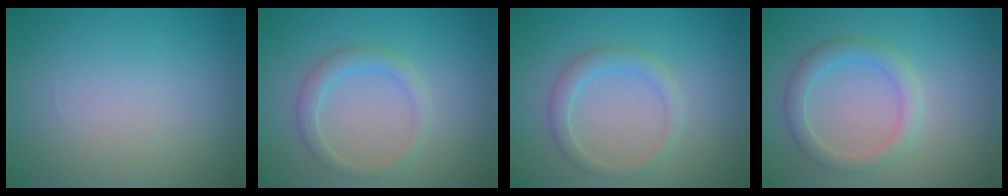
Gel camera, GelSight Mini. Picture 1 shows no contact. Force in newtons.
{"total": 2.0, "press": 2.0, "slide": 0.1}
{"total": 2.0, "press": 2.0, "slide": 0.1}
{"total": 2.6, "press": 2.6, "slide": 0.2}